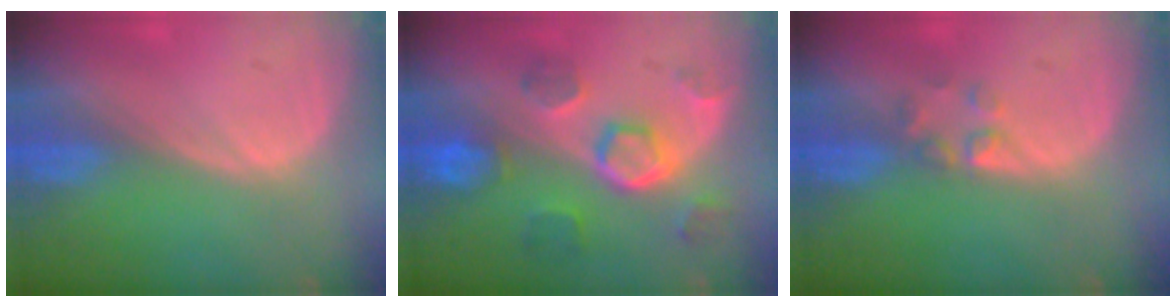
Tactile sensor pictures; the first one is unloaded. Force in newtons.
{"total": 8.6, "press": 7.7, "slide": 3.9}
{"total": 2.2, "press": 2.2, "slide": 0.2}